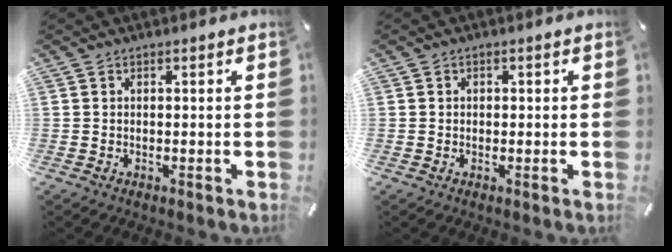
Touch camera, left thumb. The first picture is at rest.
{"total": 1.0, "force": [-0.1, 0.9, 0.2], "torque": [-0.004, 0.005, -0.005]}